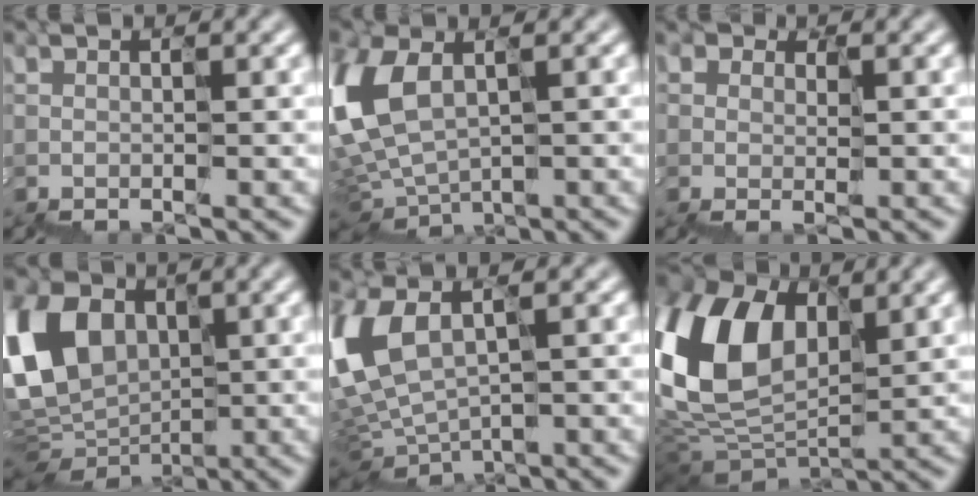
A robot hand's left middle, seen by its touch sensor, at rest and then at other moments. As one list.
[{"total": 7.6, "force": [1.6, 4.6, 5.8], "torque": [-0.190, 0.005, 0.037]}, {"total": 1.7, "force": [0.4, 1.3, 0.9], "torque": [-0.035, 0.002, 0.006]}, {"total": 7.8, "force": [1.5, 5.8, 5.0], "torque": [-0.147, 0.006, 0.027]}, {"total": 7.0, "force": [2.0, 4.1, 5.3], "torque": [-0.173, 0.003, 0.047]}, {"total": 9.6, "force": [3.4, 6.6, 6.1], "torque": [-0.181, 0.023, 0.059]}]